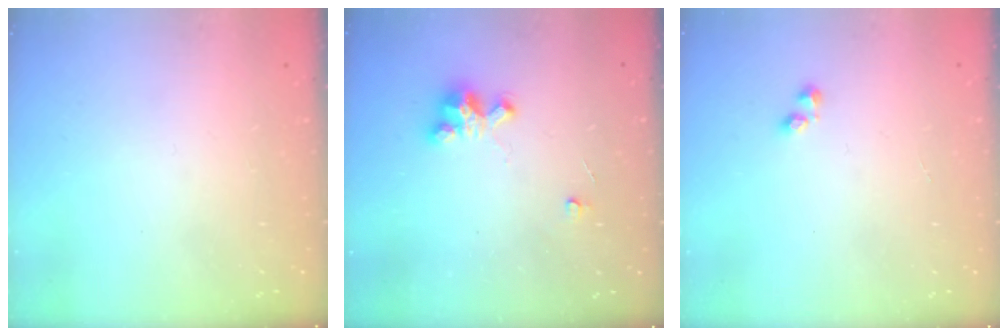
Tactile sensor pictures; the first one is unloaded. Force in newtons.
{"total": 3.9, "press": 3.9, "slide": 0.1}
{"total": 1.4, "press": 1.4, "slide": 0.5}